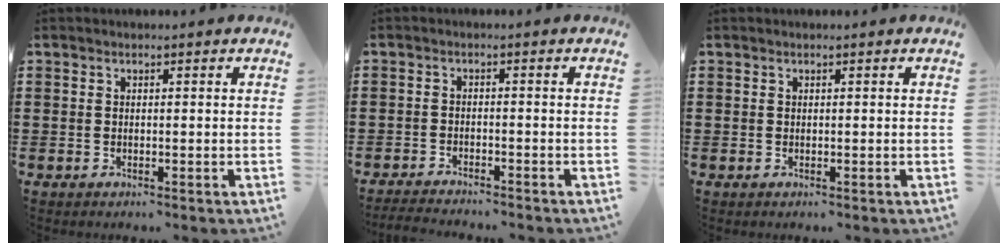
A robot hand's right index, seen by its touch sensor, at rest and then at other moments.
{"total": 2.3, "force": [-2.3, 0.1, -0.1], "torque": [-0.005, 0.000, -0.050]}
{"total": 0.0}